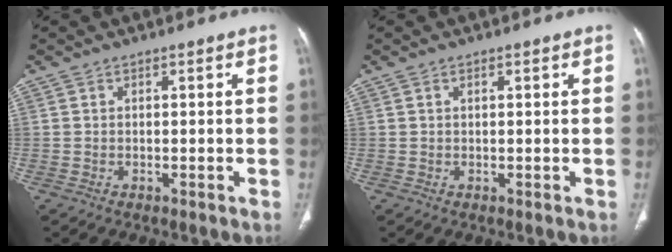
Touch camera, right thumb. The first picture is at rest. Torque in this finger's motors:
{"motor_torque": [0.10, -0.39, -0.30, -0.09, 0.04]}